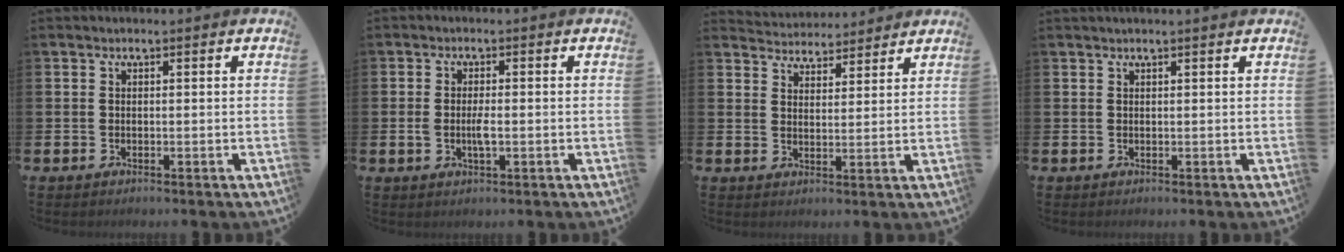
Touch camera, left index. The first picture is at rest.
{"total": 2.4, "force": [-0.3, 0.9, 2.2], "torque": [-0.034, -0.002, -0.007]}
{"total": 4.2, "force": [4.1, 0.9, -0.5], "torque": [-0.005, -0.028, 0.075]}
{"total": 0.7, "force": [0.6, -0.1, 0.2], "torque": [-0.002, -0.001, 0.011]}